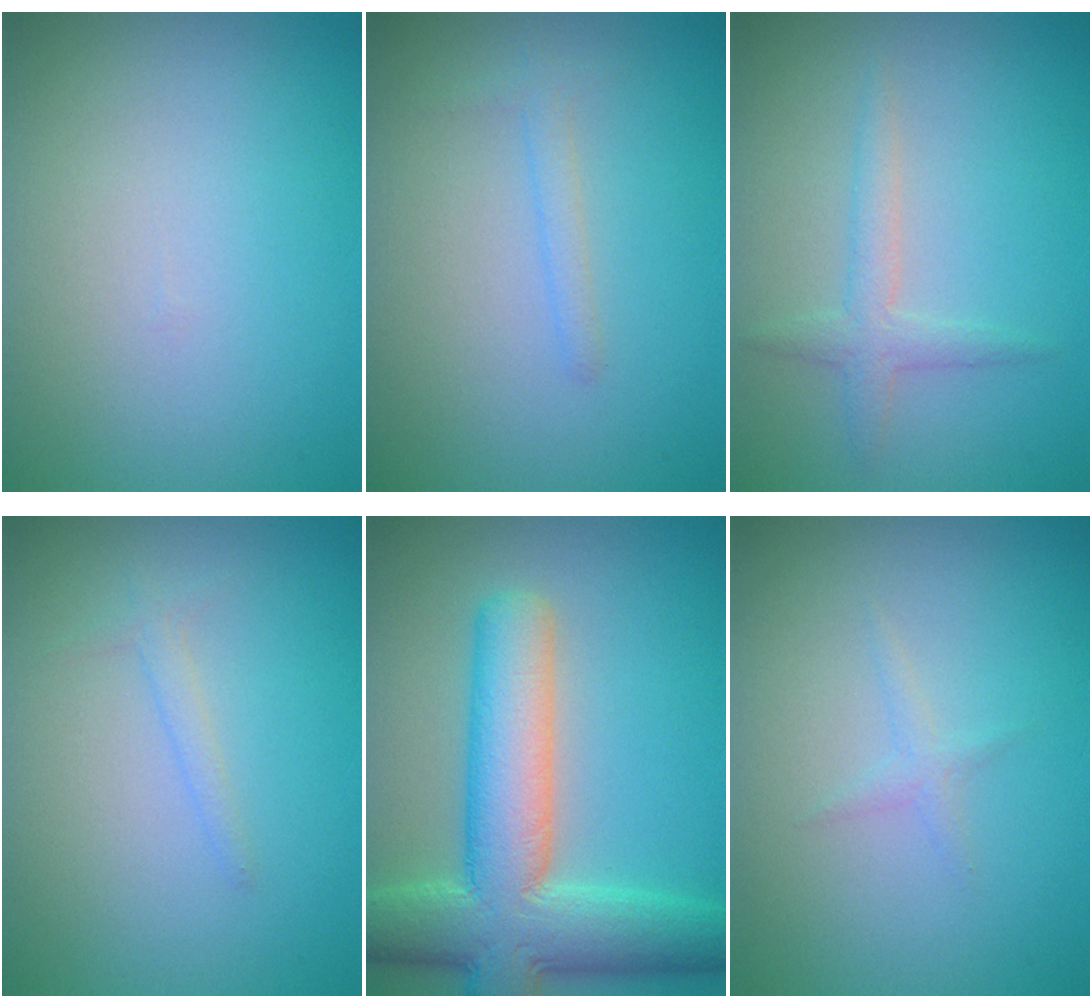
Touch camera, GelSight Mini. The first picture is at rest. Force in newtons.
{"total": 1.2, "press": 1.2, "slide": 0.0}
{"total": 2.0, "press": 2.0, "slide": 0.1}
{"total": 1.0, "press": 1.0, "slide": 0.0}
{"total": 10.0, "press": 10.0, "slide": 0.6}
{"total": 0.9, "press": 0.9, "slide": 0.0}